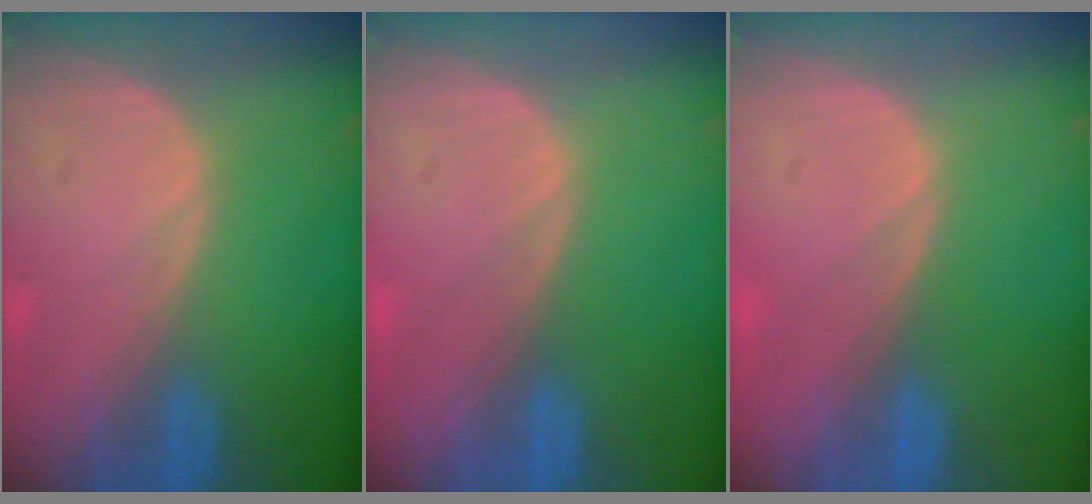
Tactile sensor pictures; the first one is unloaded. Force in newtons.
{"total": 0.0}
{"total": 0.6, "press": 0.2, "slide": 0.5}